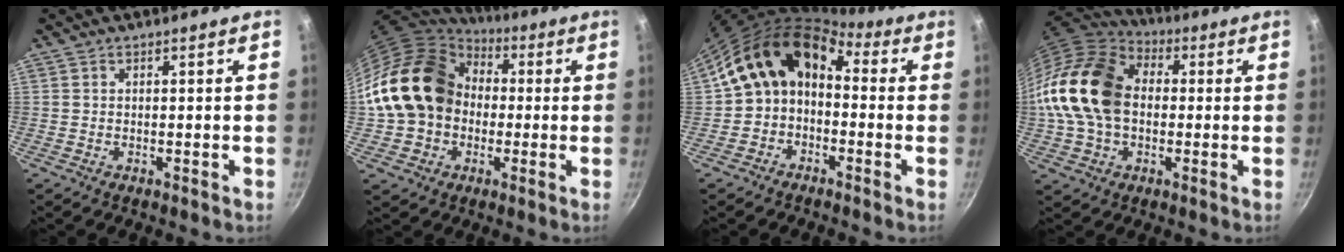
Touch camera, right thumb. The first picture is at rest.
{"total": 19.4, "force": [1.2, 15.8, 11.3], "torque": [-0.189, 0.046, 0.021]}
{"total": 12.7, "force": [0.1, 9.5, 8.4], "torque": [-0.121, 0.049, -0.018]}
{"total": 20.2, "force": [0.5, 14.5, 14.1], "torque": [-0.262, 0.038, -0.002]}